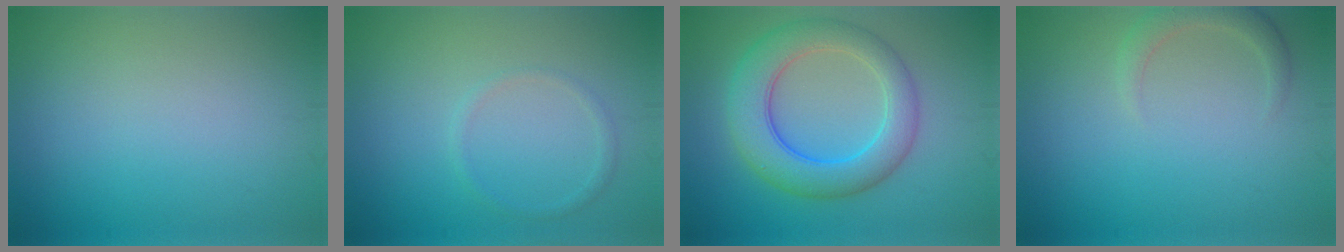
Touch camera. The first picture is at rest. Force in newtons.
{"total": 1.0, "press": 1.0, "slide": 0.1}
{"total": 6.8, "press": 6.8, "slide": 0.3}
{"total": 2.0, "press": 2.0, "slide": 0.3}